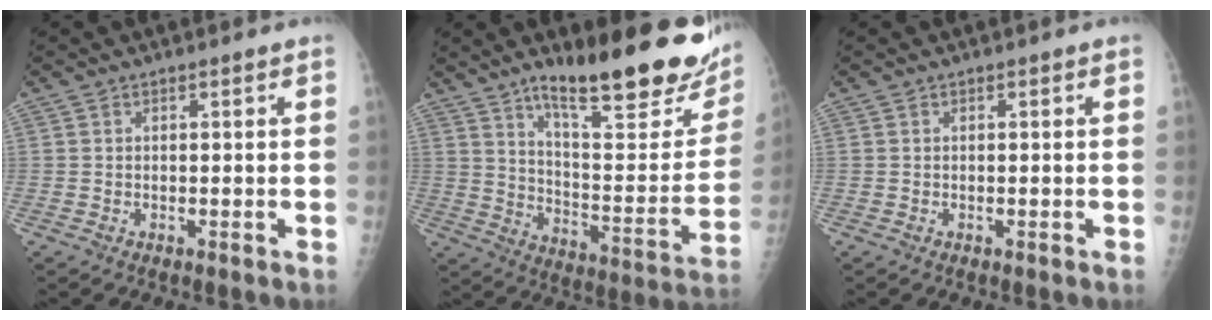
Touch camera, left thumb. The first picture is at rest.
{"total": 26.3, "force": [17.2, 6.7, 18.8], "torque": [-0.229, -0.083, 0.261]}
{"total": 0.0}